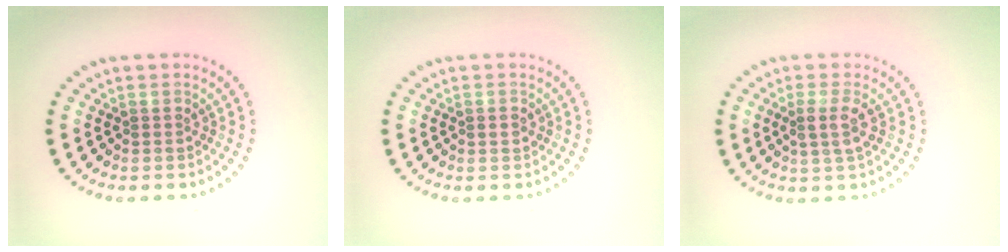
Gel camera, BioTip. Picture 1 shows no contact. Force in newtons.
{"total": 1.2, "press": 1.2, "slide": 0.1}
{"total": 1.8, "press": 1.7, "slide": 0.6}